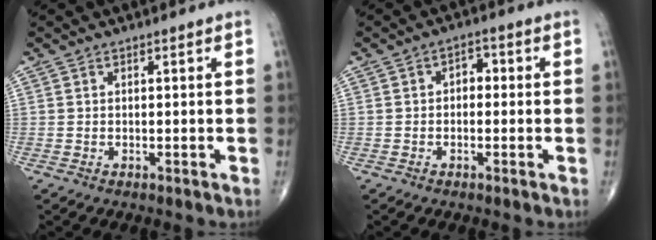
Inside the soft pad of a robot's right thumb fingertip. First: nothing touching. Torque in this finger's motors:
{"motor_torque": [-0.37, 0.08, 0.17, 0.18, 0.01]}